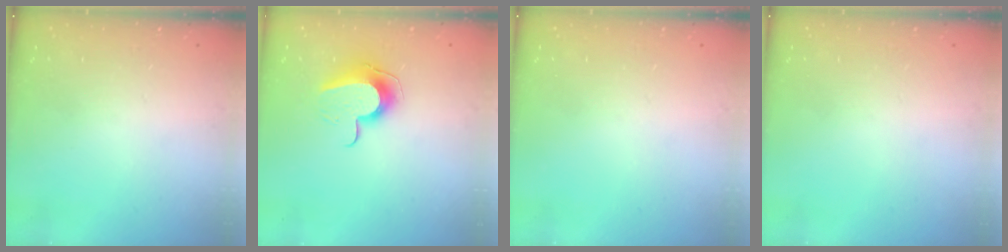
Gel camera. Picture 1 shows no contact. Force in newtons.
{"total": 10.5, "press": 10.5, "slide": 0.1}
{"total": 0.0}
{"total": 0.0}